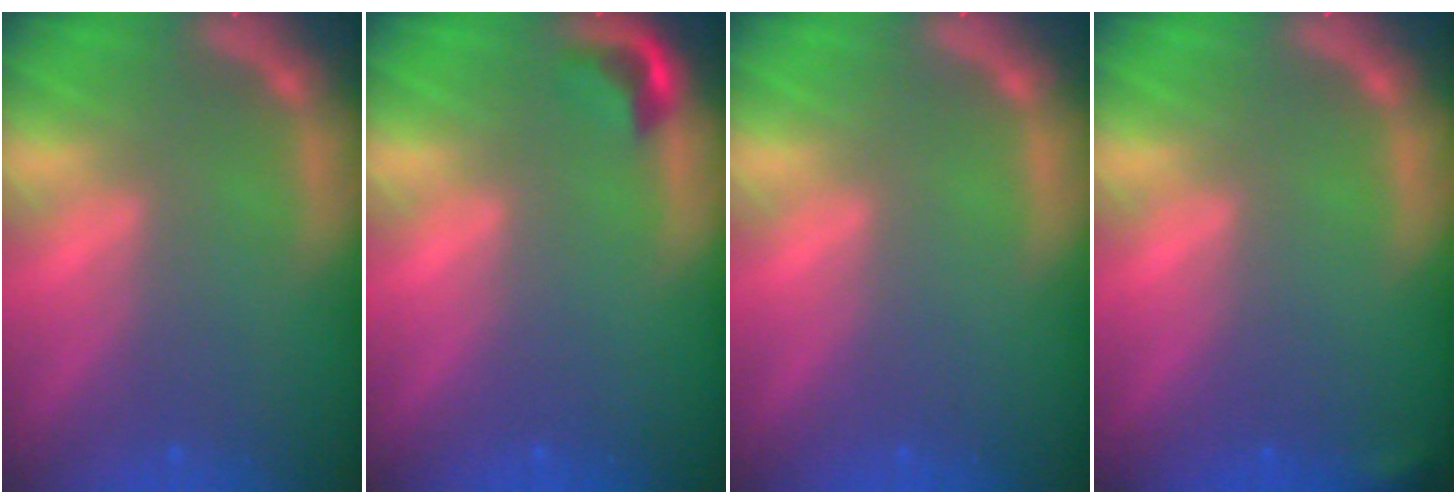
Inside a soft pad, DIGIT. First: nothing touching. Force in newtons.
{"total": 1.9}
{"total": 0.0}
{"total": 0.9}